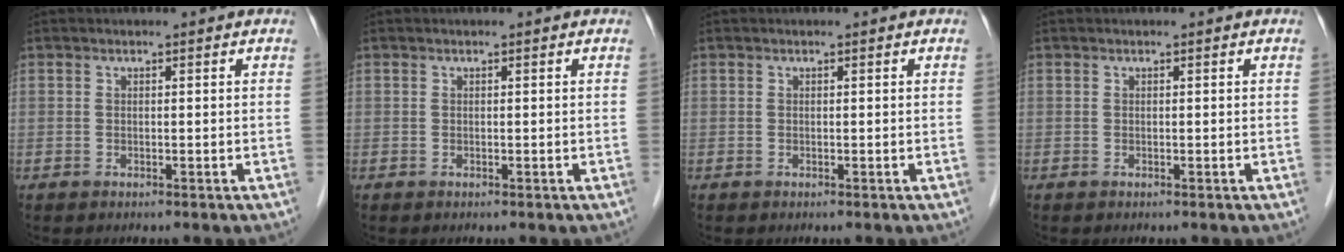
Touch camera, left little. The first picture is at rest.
{"total": 0.0}
{"total": 0.0}
{"total": 0.0}